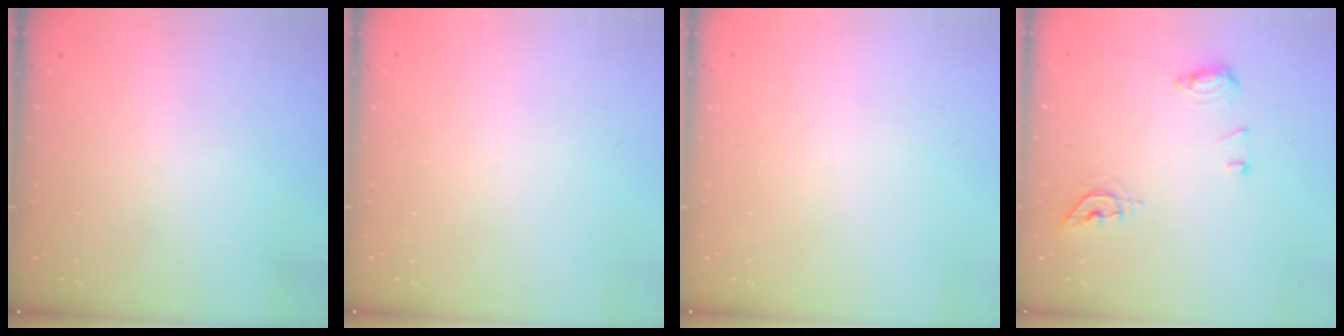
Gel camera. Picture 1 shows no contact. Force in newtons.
{"total": 0.0}
{"total": 0.0}
{"total": 9.0, "press": 8.9, "slide": 0.9}